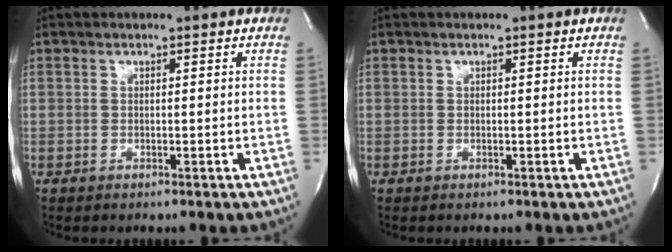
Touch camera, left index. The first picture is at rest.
{"total": 0.0}